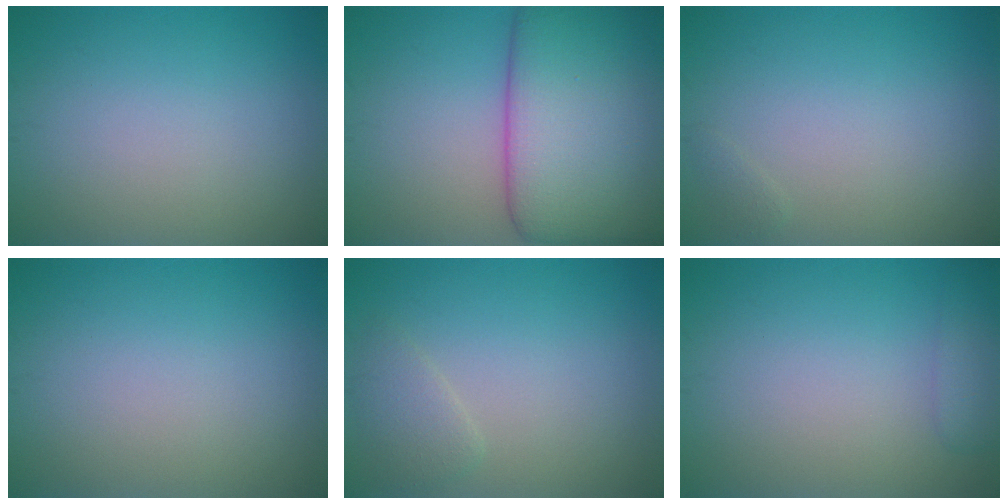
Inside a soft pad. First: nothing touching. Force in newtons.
{"total": 12.3, "press": 12.3, "slide": 0.8}
{"total": 0.6, "press": 0.5, "slide": 0.1}
{"total": 0.0}
{"total": 1.6, "press": 1.6, "slide": 0.2}
{"total": 1.9, "press": 1.9, "slide": 0.1}